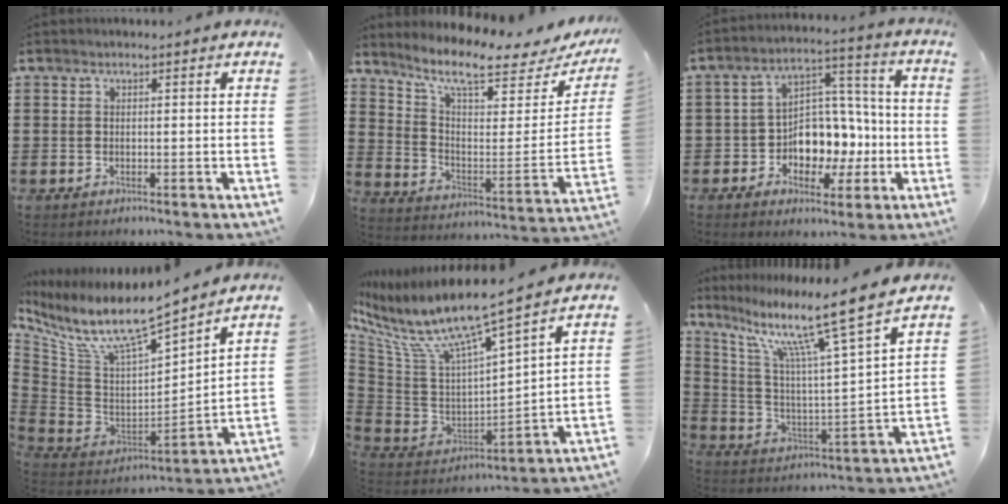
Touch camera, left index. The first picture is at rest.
{"total": 8.0, "force": [6.5, 1.3, 4.6], "torque": [-0.105, -0.046, 0.104]}
{"total": 8.4, "force": [-1.3, 7.1, 4.2], "torque": [-0.076, 0.008, -0.018]}
{"total": 9.3, "force": [7.4, 1.4, 5.4], "torque": [-0.139, -0.065, 0.125]}
{"total": 9.7, "force": [6.8, 0.9, 6.8], "torque": [-0.162, -0.058, 0.108]}
{"total": 12.5, "force": [8.8, 0.3, 8.9], "torque": [-0.193, -0.056, 0.132]}